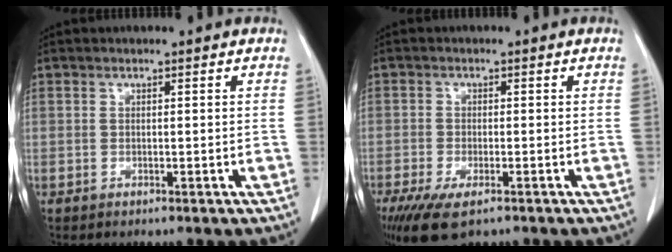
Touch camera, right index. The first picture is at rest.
{"total": 7.8, "force": [-5.1, 2.6, 5.3], "torque": [-0.094, -0.019, -0.083]}